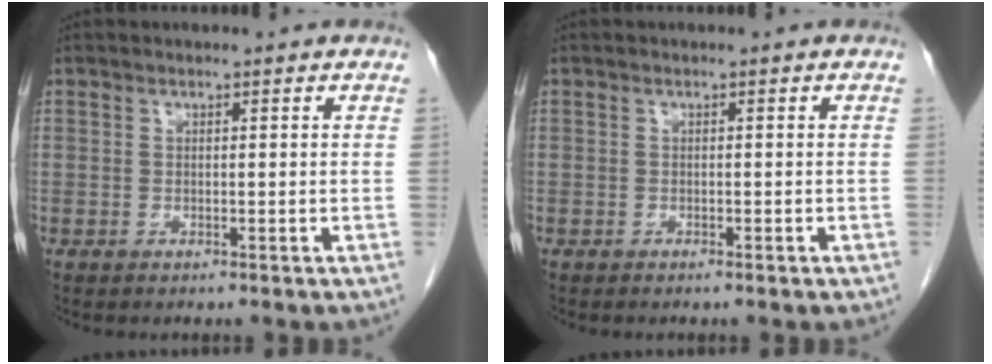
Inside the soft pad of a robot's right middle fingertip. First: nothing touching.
{"total": 0.5, "force": [-0.4, 0.1, 0.4], "torque": [-0.012, 0.000, -0.003]}